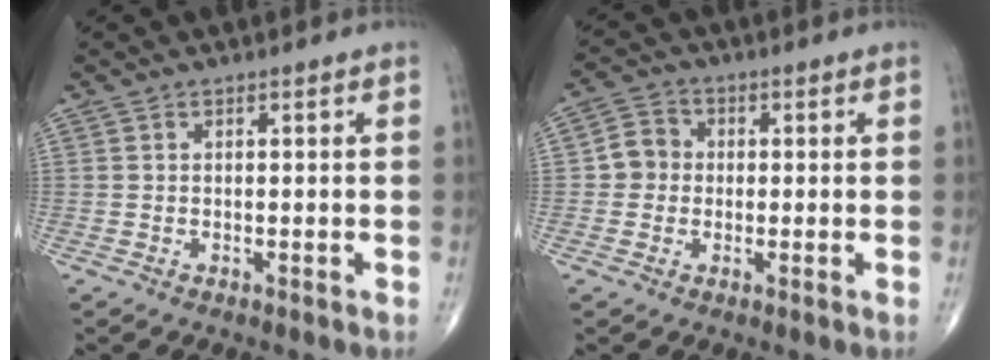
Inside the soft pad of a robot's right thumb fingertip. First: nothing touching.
{"total": 4.6, "force": [-0.2, 4.3, 1.7], "torque": [-0.010, 0.011, -0.013]}